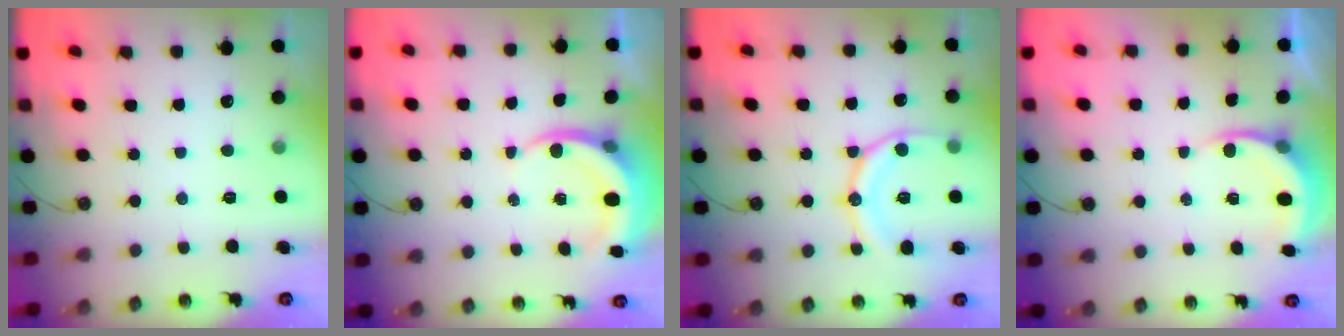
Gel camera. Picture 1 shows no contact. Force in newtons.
{"total": 5.9, "press": 5.8, "slide": 0.7}
{"total": 14.2, "press": 14.1, "slide": 1.5}
{"total": 5.7, "press": 5.7, "slide": 0.3}